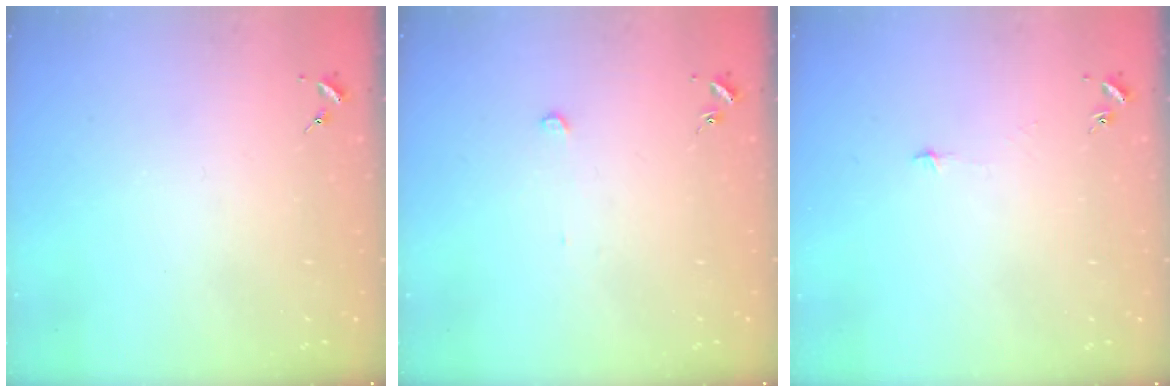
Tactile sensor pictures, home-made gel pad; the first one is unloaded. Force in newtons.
{"total": 2.2, "press": 2.2, "slide": 0.2}
{"total": 2.9, "press": 2.9, "slide": 0.3}